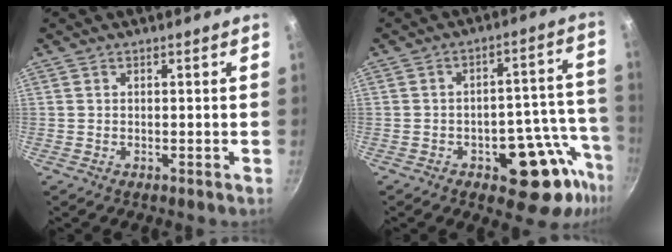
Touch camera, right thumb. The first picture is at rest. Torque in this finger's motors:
{"motor_torque": [3.19, 1.82, 1.15, -0.79, 0.05]}